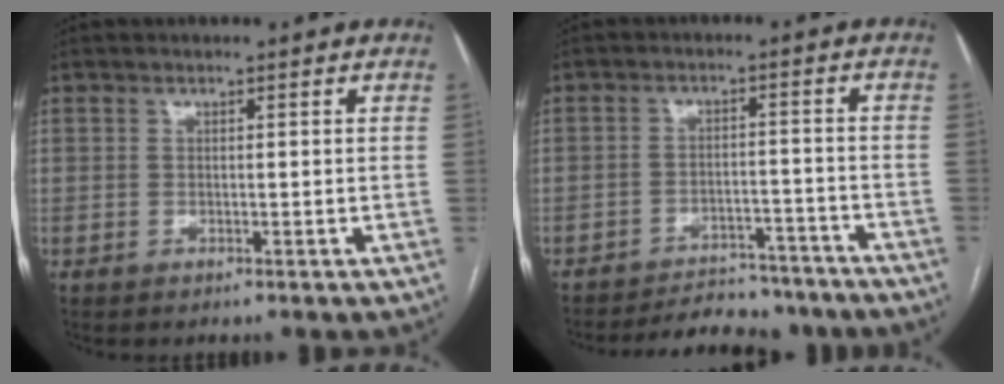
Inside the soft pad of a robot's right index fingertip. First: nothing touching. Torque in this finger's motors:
{"motor_torque": [0.65, -1.49, 0.39, 0.03]}